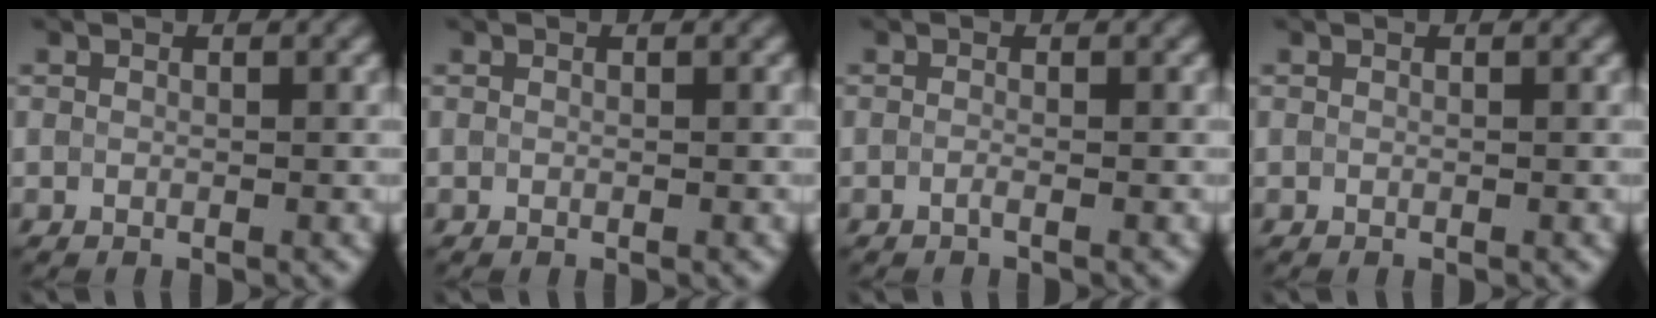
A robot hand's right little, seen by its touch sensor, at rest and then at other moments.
{"total": 0.0}
{"total": 0.8, "force": [-0.8, 0.0, 0.0], "torque": [0.001, -0.008, -0.016]}
{"total": 0.0}